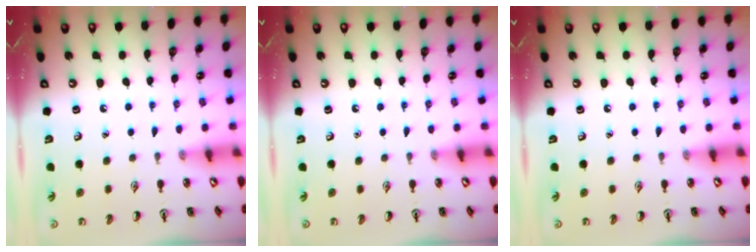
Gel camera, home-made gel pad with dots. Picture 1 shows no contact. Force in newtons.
{"total": 0.0}
{"total": 0.0}